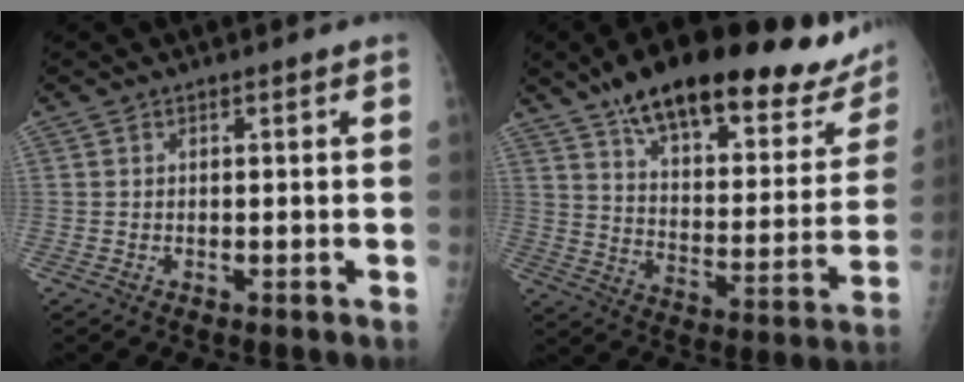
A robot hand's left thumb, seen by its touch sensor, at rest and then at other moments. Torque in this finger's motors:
{"motor_torque": [0.44, 0.45, 1.47, -1.30, 0.34]}